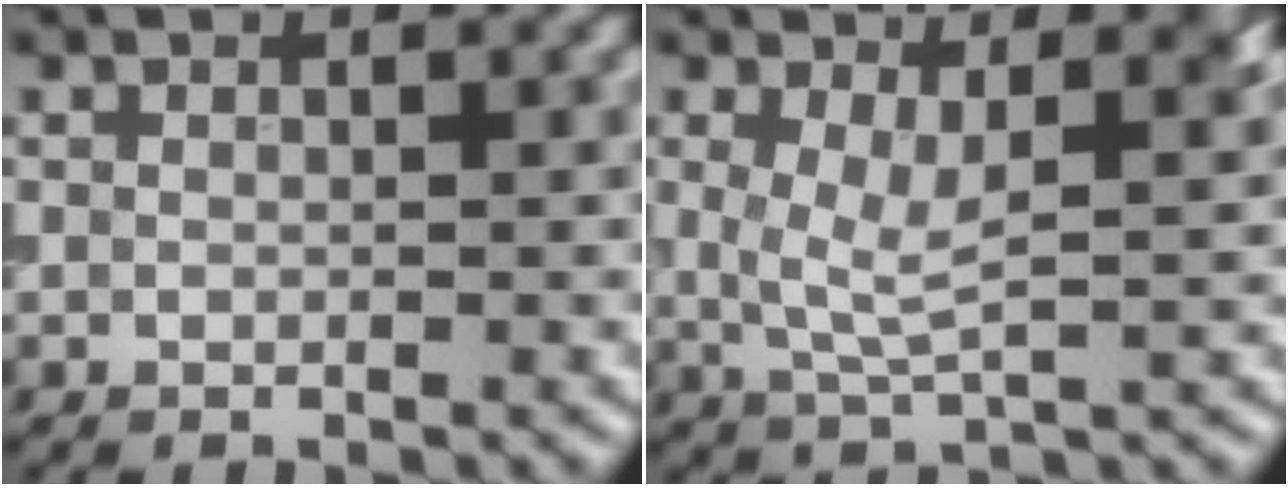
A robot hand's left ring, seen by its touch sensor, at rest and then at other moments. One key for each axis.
{"total": 4.4, "fx": 1.0, "fy": 1.5, "fz": 4.0, "tx": -0.083, "ty": -0.005, "tz": 0.018}